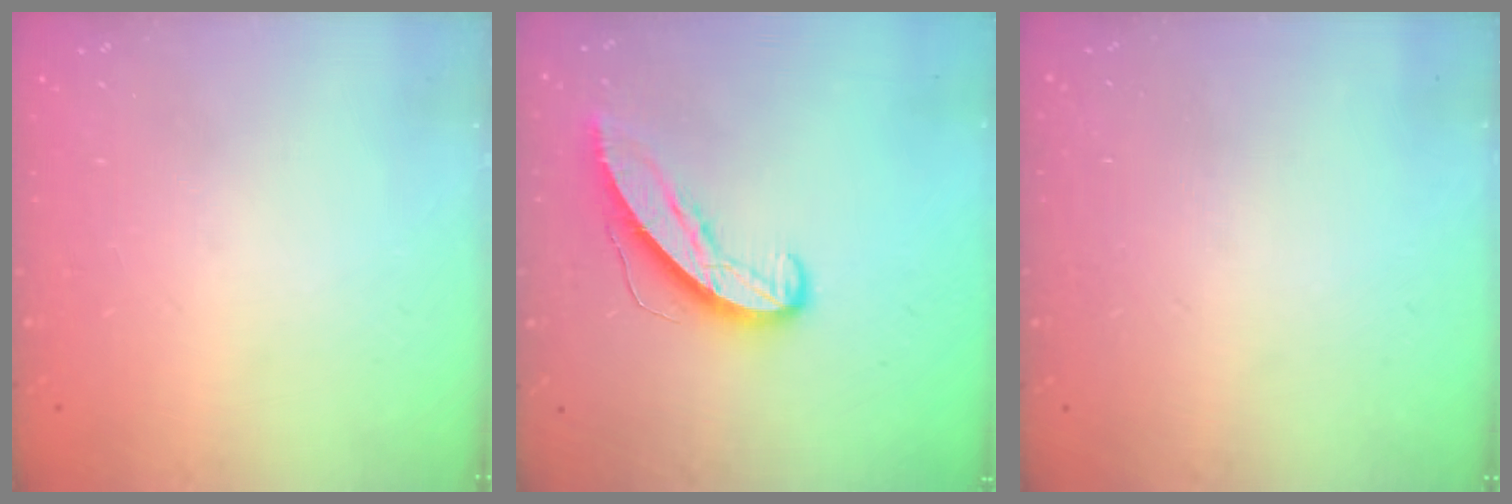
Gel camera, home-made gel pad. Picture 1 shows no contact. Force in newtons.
{"total": 8.7, "press": 8.7, "slide": 0.5}
{"total": 0.0}